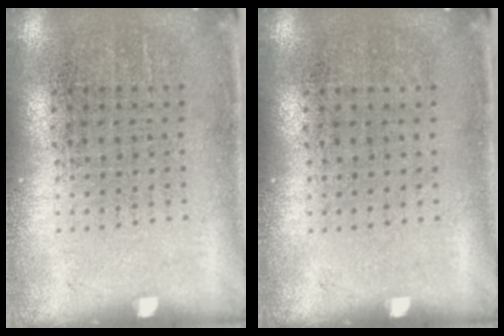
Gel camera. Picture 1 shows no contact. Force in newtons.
{"total": 0.0}